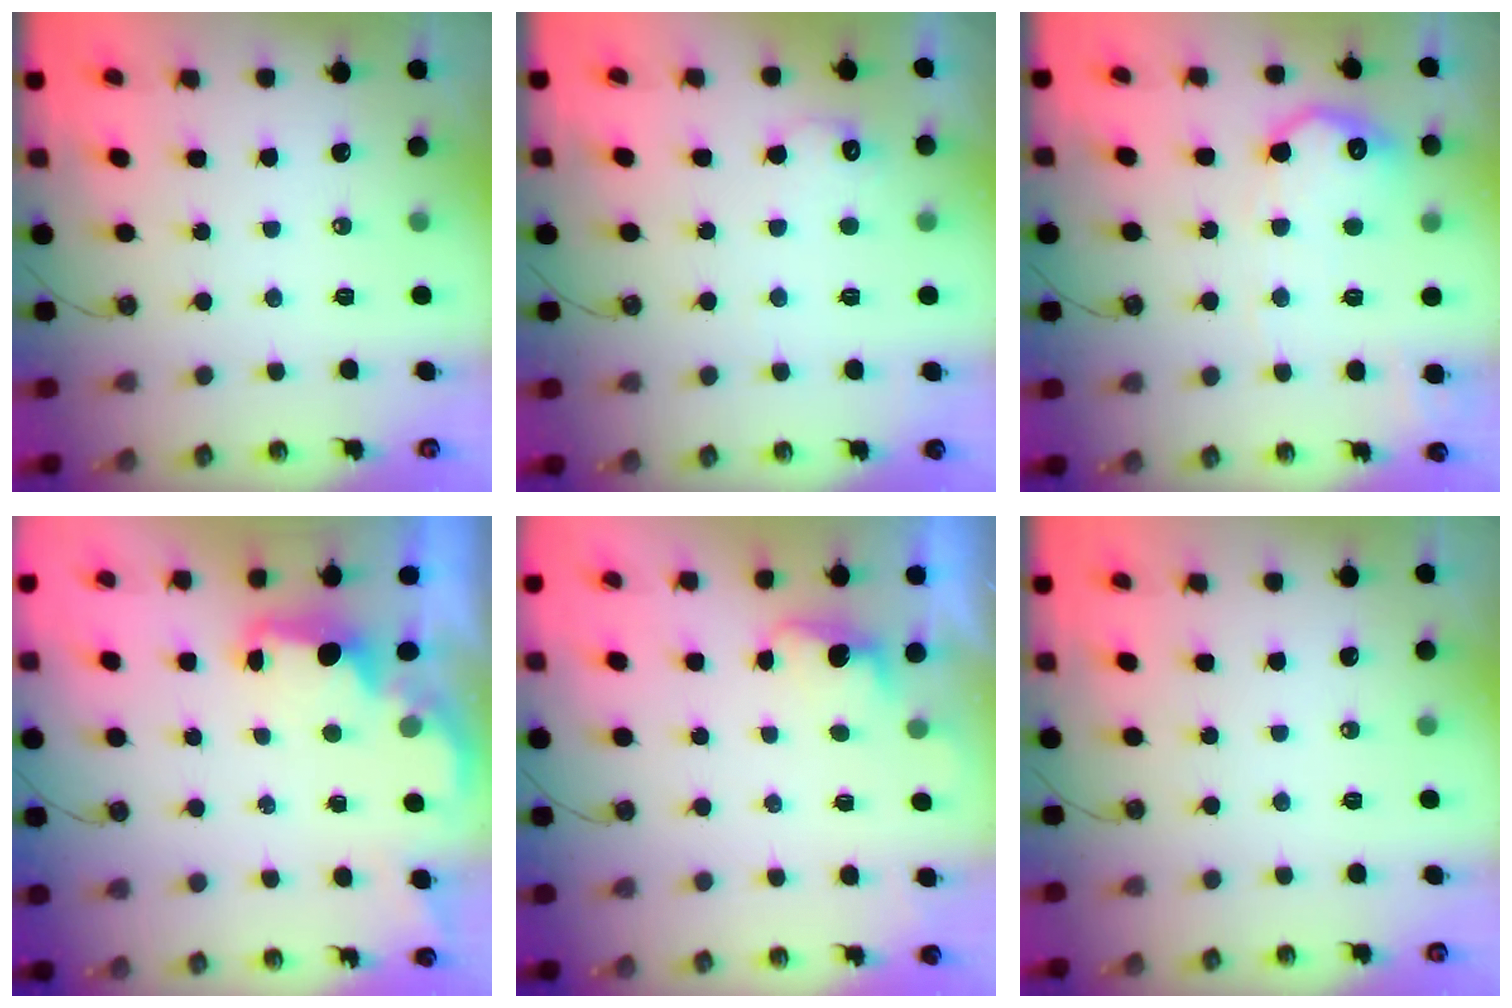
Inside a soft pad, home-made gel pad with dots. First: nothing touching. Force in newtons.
{"total": 8.6, "press": 8.6, "slide": 0.4}
{"total": 12.5, "press": 12.5, "slide": 0.5}
{"total": 2.0, "press": 1.9, "slide": 0.8}
{"total": 1.2, "press": 1.0, "slide": 0.8}
{"total": 0.0}